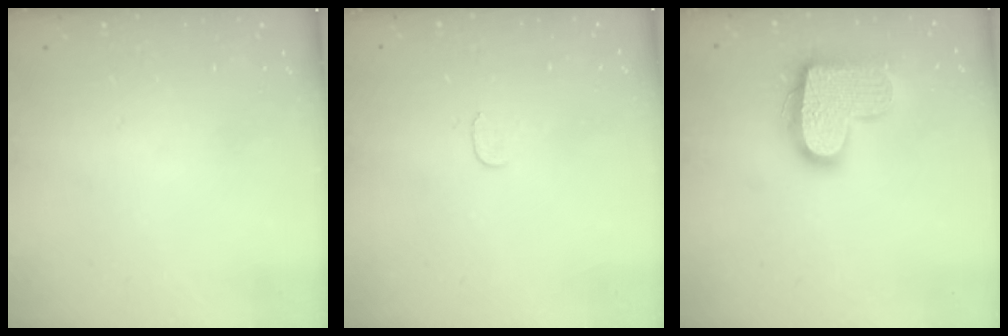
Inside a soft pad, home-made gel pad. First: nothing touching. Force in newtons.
{"total": 3.9, "press": 3.9, "slide": 0.3}
{"total": 15.6, "press": 15.6, "slide": 0.8}